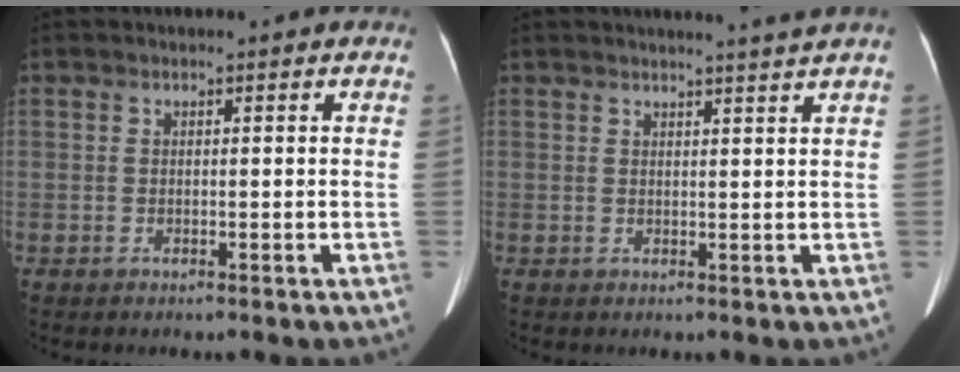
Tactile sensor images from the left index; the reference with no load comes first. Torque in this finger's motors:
{"motor_torque": [-0.29, -0.40, -0.04, 0.00]}